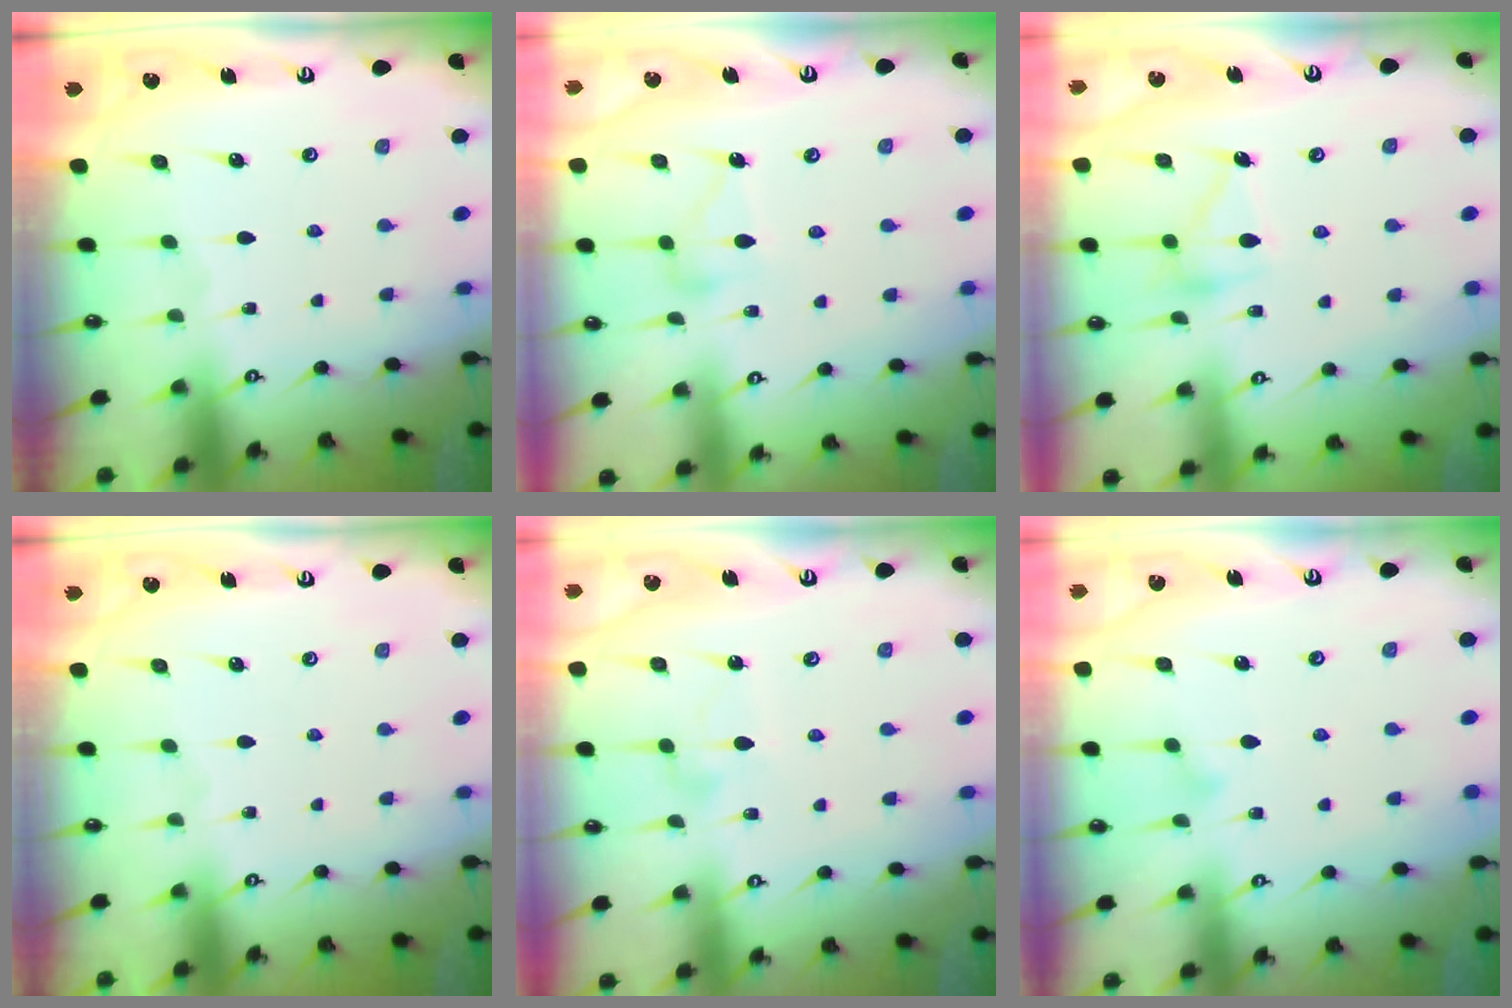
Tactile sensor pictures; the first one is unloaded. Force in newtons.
{"total": 11.1, "press": 11.1, "slide": 0.5}
{"total": 12.9, "press": 12.9, "slide": 0.7}
{"total": 0.0}
{"total": 5.7, "press": 5.7, "slide": 0.4}
{"total": 8.4, "press": 8.4, "slide": 0.5}